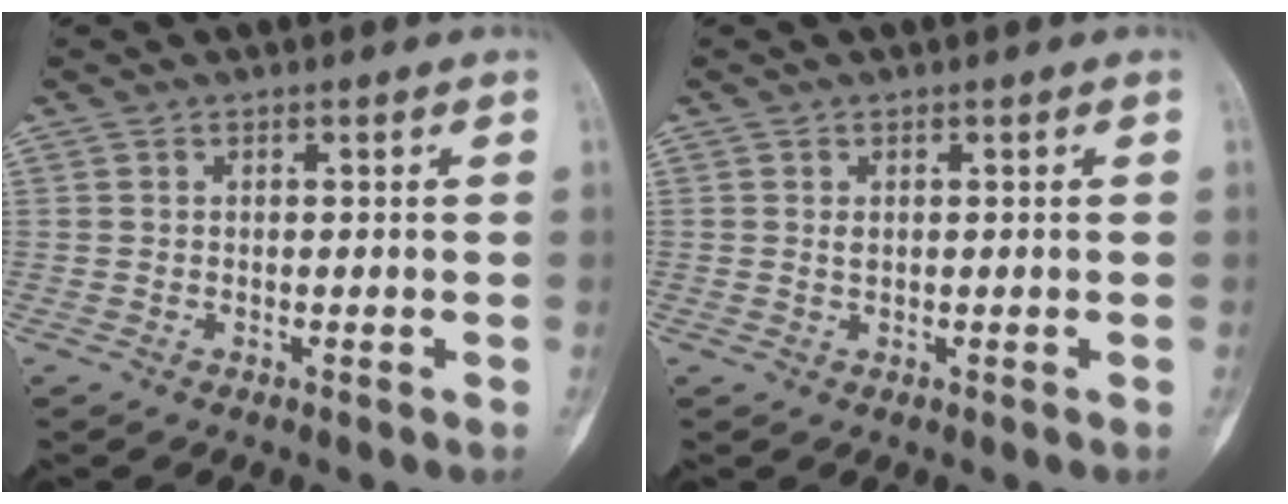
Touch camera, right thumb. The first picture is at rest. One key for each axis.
{"total": 0.8, "fx": 0.2, "fy": 0.5, "fz": 0.5, "tx": -0.006, "ty": 0.000, "tz": 0.004}